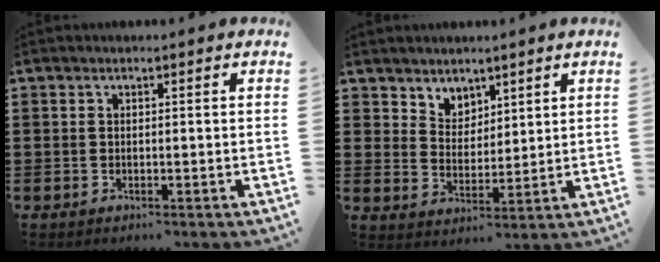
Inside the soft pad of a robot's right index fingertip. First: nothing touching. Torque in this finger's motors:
{"motor_torque": [0.06, -0.05, 0.06, 0.04]}